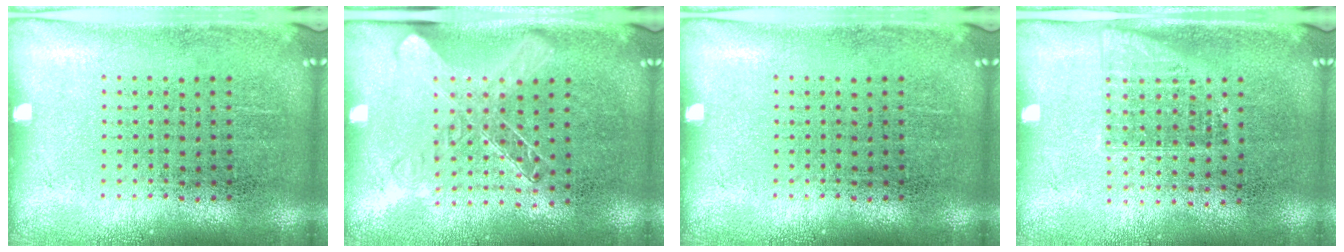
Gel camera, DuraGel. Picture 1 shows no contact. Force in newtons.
{"total": 1.3, "press": 1.2, "slide": 0.7}
{"total": 0.0}
{"total": 1.1, "press": 0.9, "slide": 0.6}